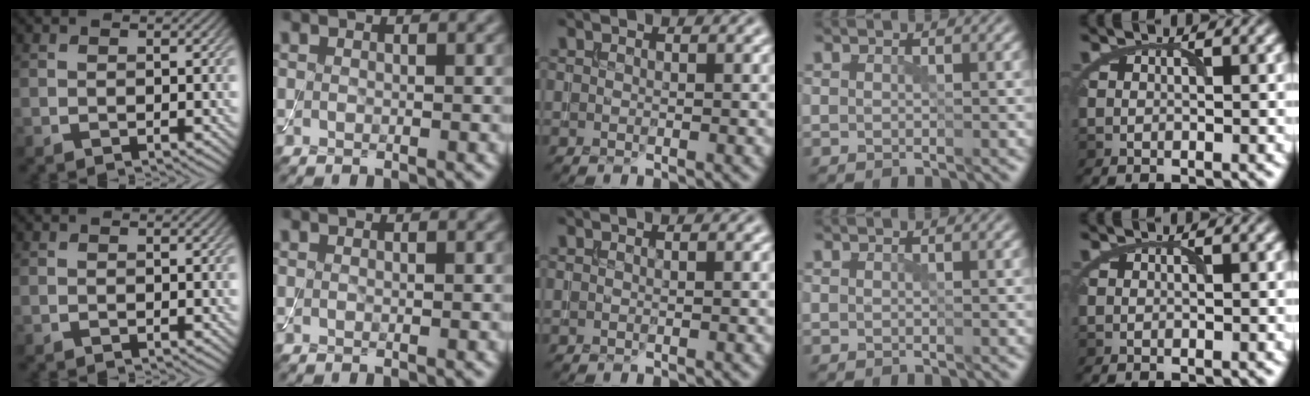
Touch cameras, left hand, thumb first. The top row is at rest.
{}